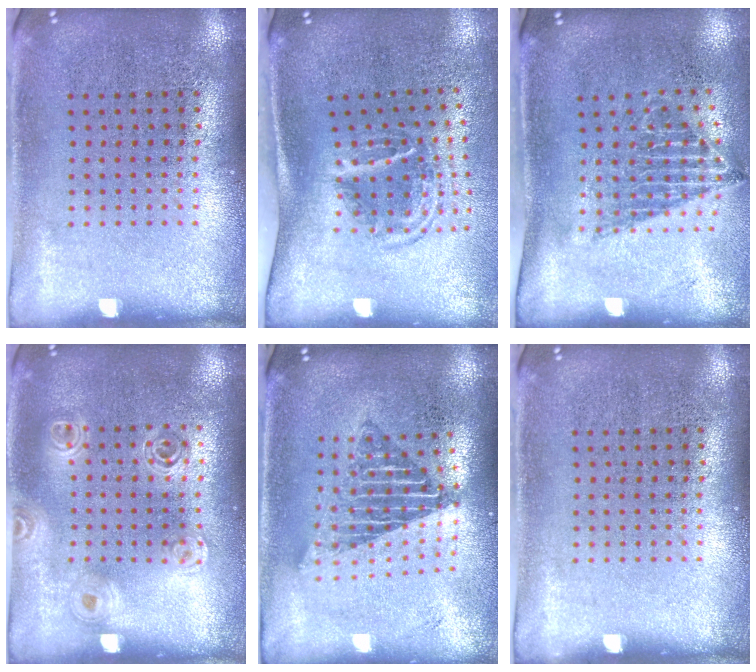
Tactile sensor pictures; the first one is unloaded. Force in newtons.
{"total": 1.8, "press": 1.1, "slide": 1.5}
{"total": 1.5, "press": 1.1, "slide": 0.9}
{"total": 1.4, "press": 1.3, "slide": 0.5}
{"total": 1.7, "press": 1.3, "slide": 1.0}
{"total": 0.0}